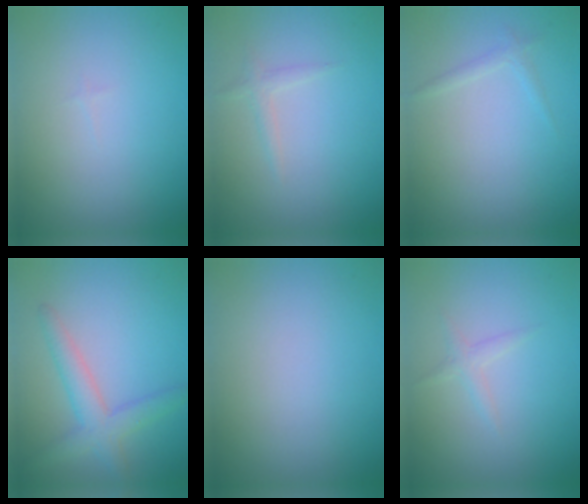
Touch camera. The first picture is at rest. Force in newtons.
{"total": 1.0, "press": 1.0, "slide": 0.0}
{"total": 0.9, "press": 0.9, "slide": 0.1}
{"total": 3.5, "press": 3.5, "slide": 0.2}
{"total": 0.0}
{"total": 1.0, "press": 1.0, "slide": 0.0}